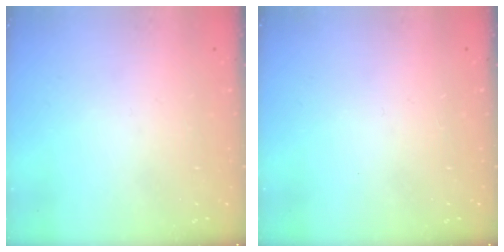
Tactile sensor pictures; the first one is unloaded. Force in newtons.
{"total": 0.0}